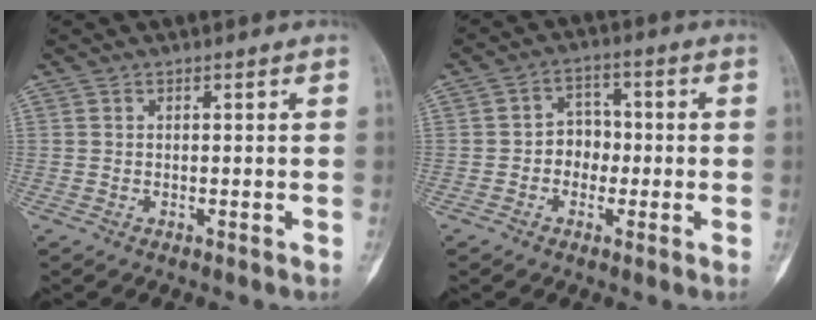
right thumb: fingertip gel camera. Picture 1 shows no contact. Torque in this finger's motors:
{"motor_torque": [0.92, 0.69, 0.44, -0.55, 0.00]}